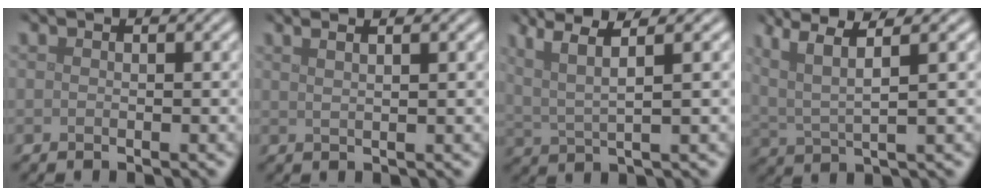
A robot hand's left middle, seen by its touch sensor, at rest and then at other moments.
{"total": 4.8, "force": [2.7, 2.1, 3.3], "torque": [-0.021, 0.038, 0.003]}
{"total": 4.9, "force": [2.7, 0.9, 4.0], "torque": [-0.078, 0.008, 0.052]}
{"total": 5.5, "force": [3.0, 1.2, 4.5], "torque": [-0.088, 0.011, 0.061]}